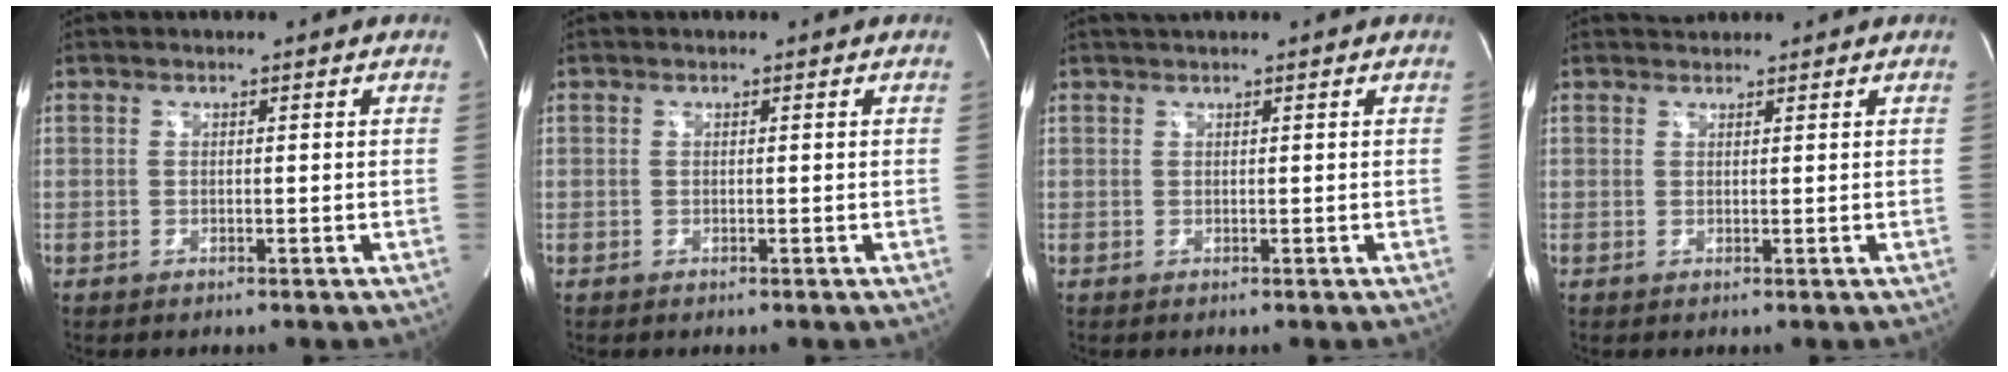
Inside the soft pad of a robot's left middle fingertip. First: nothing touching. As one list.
[{"total": 0.0}, {"total": 1.3, "force": [1.2, -0.3, 0.6], "torque": [-0.009, 0.015, 0.026]}, {"total": 1.8, "force": [1.7, 0.5, 0.1], "torque": [-0.006, 0.019, 0.030]}]